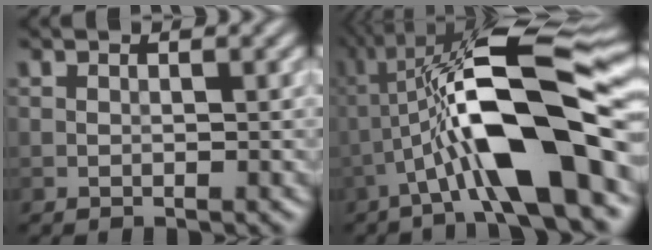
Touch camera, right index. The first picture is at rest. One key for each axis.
{"total": 13.0, "fx": -2.8, "fy": 2.9, "fz": 12.3, "tx": -0.216, "ty": 0.022, "tz": -0.052}